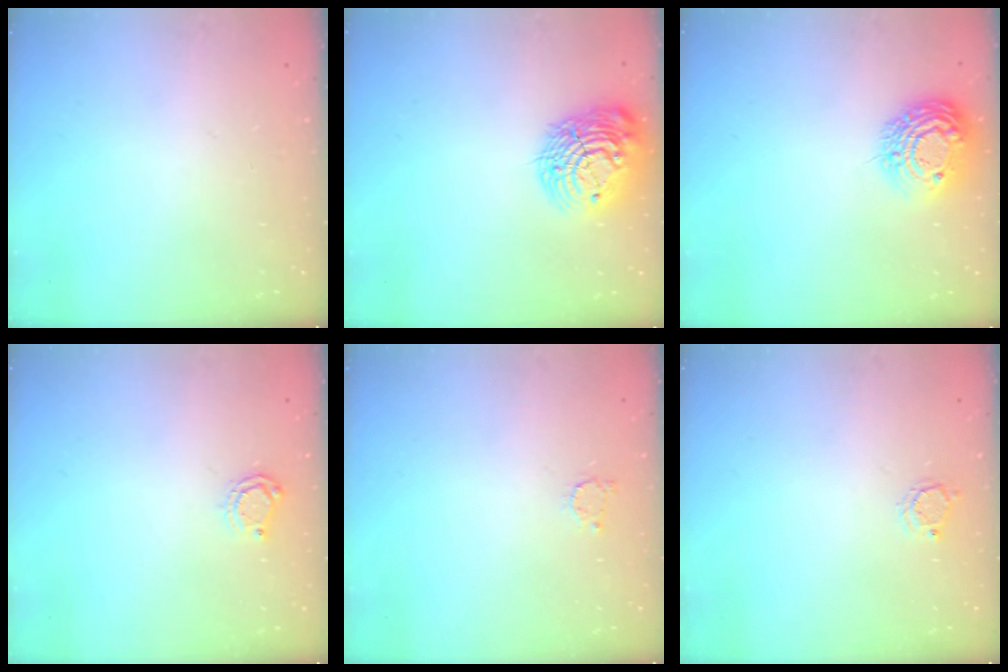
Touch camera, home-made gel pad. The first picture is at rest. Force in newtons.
{"total": 15.0, "press": 14.9, "slide": 1.1}
{"total": 13.7, "press": 13.6, "slide": 1.1}
{"total": 5.1, "press": 5.1, "slide": 0.4}
{"total": 2.5, "press": 2.5, "slide": 0.4}
{"total": 3.4, "press": 3.4, "slide": 0.4}